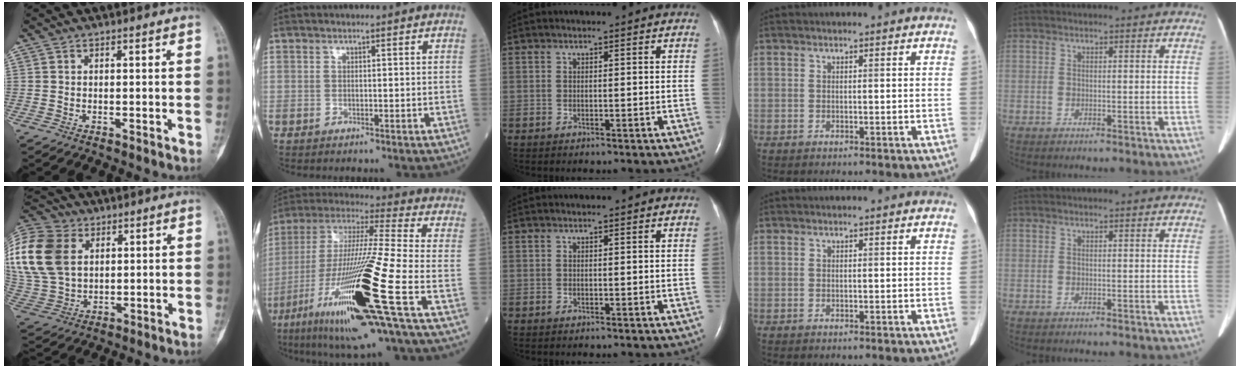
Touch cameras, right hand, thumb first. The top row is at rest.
{"thumb": {"total": 21.4, "force": [6.0, 15.6, 13.4], "torque": [-0.307, 0.014, 0.117]}, "index": {"total": 24.5, "force": [-9.4, 0.4, 22.6], "torque": [-0.441, -0.047, -0.172]}}